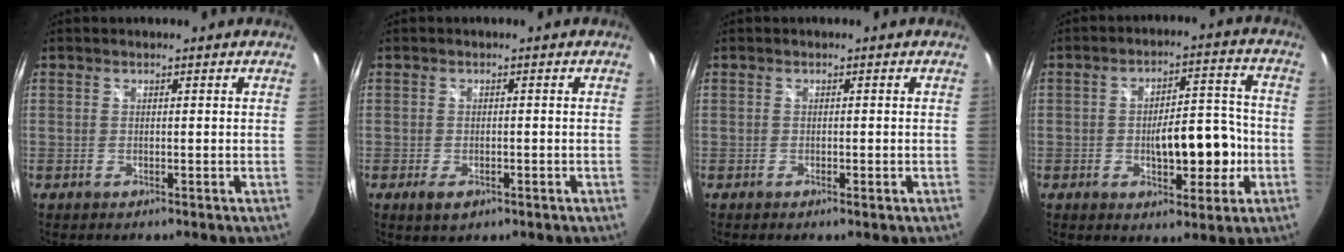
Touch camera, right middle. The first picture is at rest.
{"total": 2.8, "force": [-1.1, 1.5, 2.1], "torque": [-0.039, -0.008, -0.017]}
{"total": 0.5, "force": [0.0, 0.1, 0.5], "torque": [-0.006, 0.000, -0.001]}
{"total": 10.3, "force": [-2.2, 4.5, 9.0], "torque": [-0.144, 0.015, -0.019]}